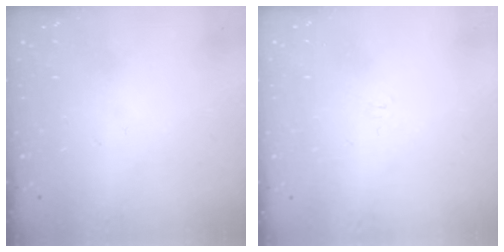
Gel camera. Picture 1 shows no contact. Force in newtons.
{"total": 2.6, "press": 2.5, "slide": 0.6}